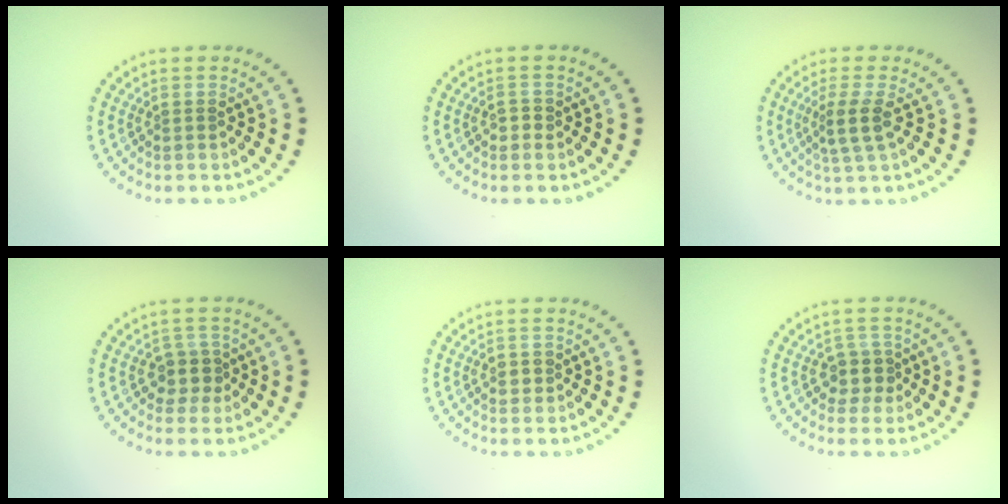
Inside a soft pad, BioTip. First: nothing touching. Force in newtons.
{"total": 1.0, "press": 1.0, "slide": 0.3}
{"total": 2.5, "press": 2.0, "slide": 1.6}
{"total": 2.1, "press": 1.8, "slide": 1.1}
{"total": 1.2, "press": 1.2, "slide": 0.4}
{"total": 2.1, "press": 1.8, "slide": 1.1}